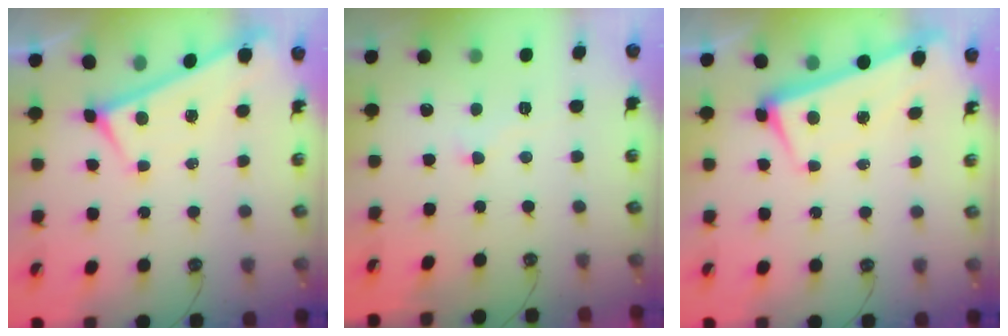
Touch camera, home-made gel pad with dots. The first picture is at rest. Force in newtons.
{"total": 3.7, "press": 3.6, "slide": 0.3}
{"total": 1.6, "press": 0.6, "slide": 1.4}